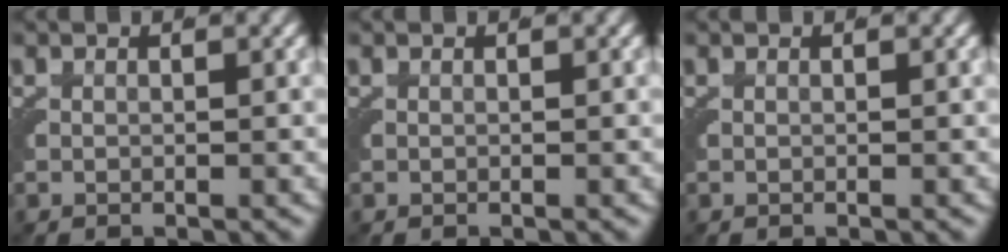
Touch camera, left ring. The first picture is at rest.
{"total": 0.0}
{"total": 0.0}